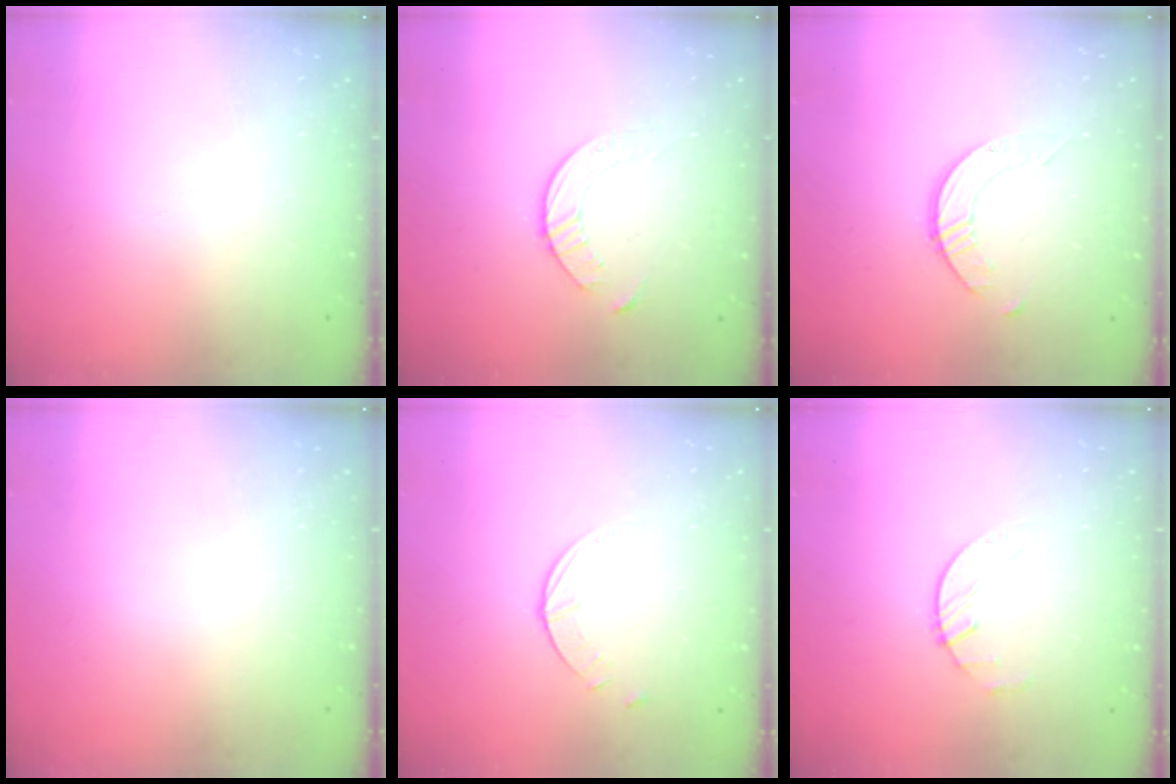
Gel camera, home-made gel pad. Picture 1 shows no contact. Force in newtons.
{"total": 4.6, "press": 4.5, "slide": 0.6}
{"total": 1.6, "press": 1.6, "slide": 0.2}
{"total": 0.0}
{"total": 0.9, "press": 0.9, "slide": 0.1}
{"total": 2.2, "press": 2.2, "slide": 0.4}